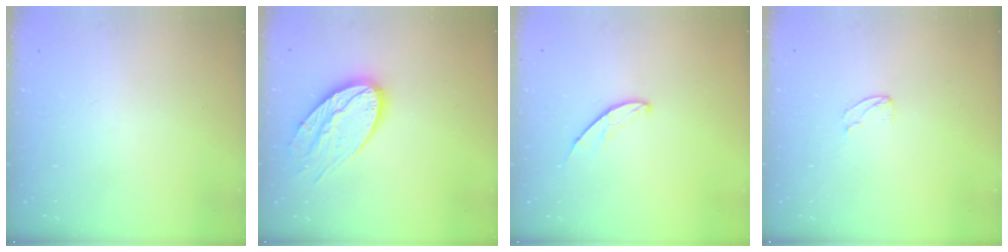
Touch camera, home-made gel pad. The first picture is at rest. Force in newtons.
{"total": 19.5, "press": 19.4, "slide": 2.0}
{"total": 5.0, "press": 5.0, "slide": 0.4}
{"total": 3.1, "press": 3.1, "slide": 0.3}